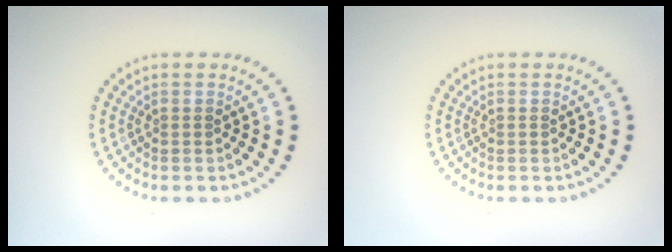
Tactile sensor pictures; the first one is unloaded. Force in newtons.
{"total": 0.0}